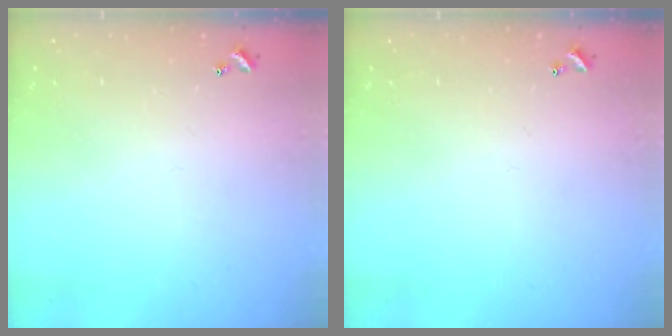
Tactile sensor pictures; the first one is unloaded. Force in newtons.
{"total": 0.0}